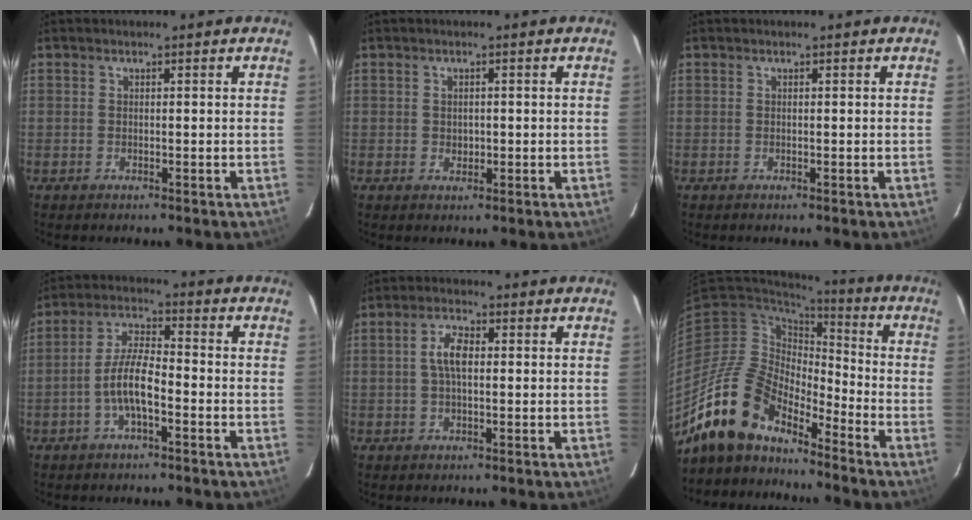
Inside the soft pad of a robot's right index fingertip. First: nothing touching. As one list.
[{"total": 1.5, "force": [-0.1, 1.4, 0.6], "torque": [-0.006, 0.001, 0.001]}, {"total": 0.0}, {"total": 7.4, "force": [-2.8, 2.2, 6.5], "torque": [-0.135, 0.008, -0.052]}, {"total": 4.6, "force": [0.5, 2.0, 4.1], "torque": [-0.081, 0.010, 0.010]}, {"total": 15.2, "force": [-12.7, 5.9, 6.0], "torque": [-0.119, 0.007, -0.245]}]